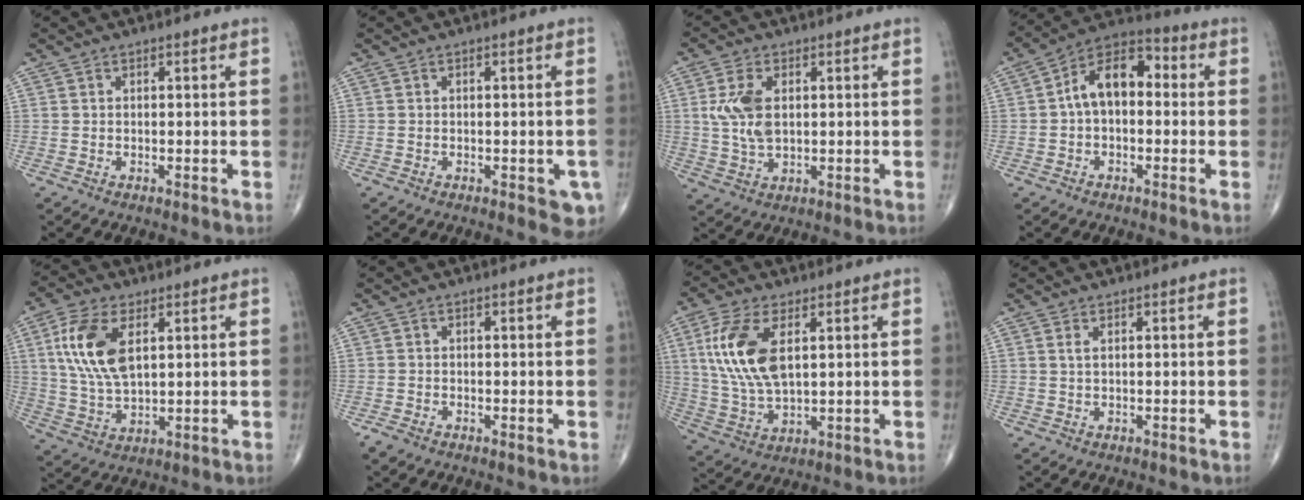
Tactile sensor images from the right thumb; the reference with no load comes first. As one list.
[{"total": 4.5, "force": [-1.7, 1.9, 3.6], "torque": [-0.022, -0.001, -0.019]}, {"total": 7.9, "force": [1.4, 4.5, 6.4], "torque": [-0.134, -0.004, 0.031]}, {"total": 11.2, "force": [0.6, 6.9, 8.8], "torque": [-0.130, 0.040, -0.005]}, {"total": 12.7, "force": [3.9, 6.5, 10.2], "torque": [-0.209, -0.008, 0.080]}, {"total": 1.8, "force": [-1.0, 1.0, 1.1], "torque": [-0.021, -0.002, -0.021]}, {"total": 13.7, "force": [3.8, 6.7, 11.4], "torque": [-0.242, -0.009, 0.082]}, {"total": 1.2, "force": [0.5, 0.4, 1.0], "torque": [-0.024, 0.005, 0.013]}]